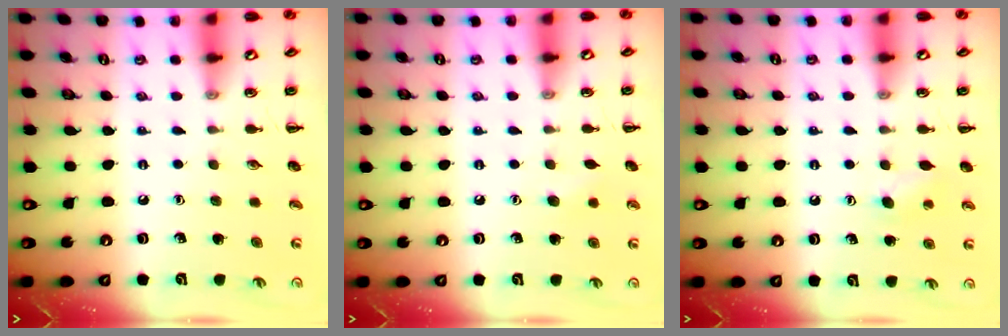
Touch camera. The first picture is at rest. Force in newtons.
{"total": 5.1, "press": 4.9, "slide": 1.3}
{"total": 4.7, "press": 4.6, "slide": 1.1}